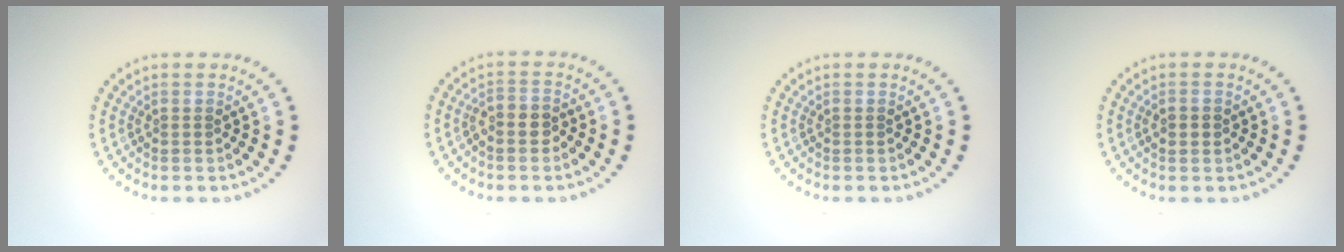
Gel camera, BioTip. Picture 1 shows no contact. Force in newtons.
{"total": 2.1, "press": 1.9, "slide": 0.9}
{"total": 0.0}
{"total": 1.7, "press": 1.7, "slide": 0.1}